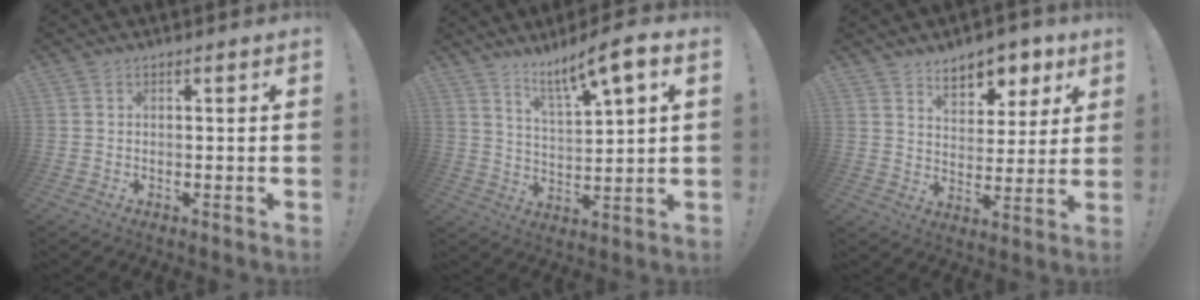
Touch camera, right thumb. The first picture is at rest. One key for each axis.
{"total": 9.8, "fx": 7.1, "fy": 0.9, "fz": 6.7, "tx": -0.115, "ty": -0.042, "tz": 0.116}
{"total": 9.4, "fx": 6.7, "fy": 5.5, "fz": 3.8, "tx": -0.040, "ty": -0.046, "tz": 0.121}